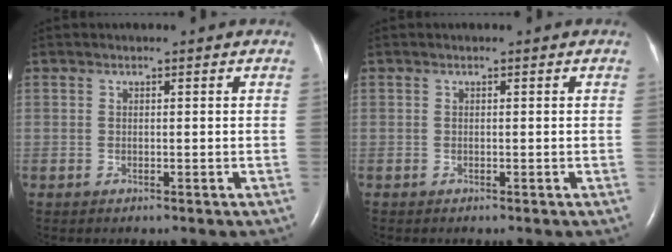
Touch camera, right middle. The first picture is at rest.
{"total": 0.0}